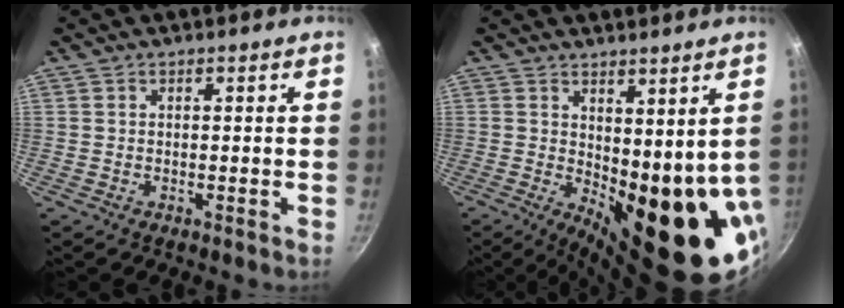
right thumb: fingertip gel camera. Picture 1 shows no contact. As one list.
[{"total": 16.6, "force": [0.2, 7.5, 14.8], "torque": [-0.153, -0.026, 0.029]}]